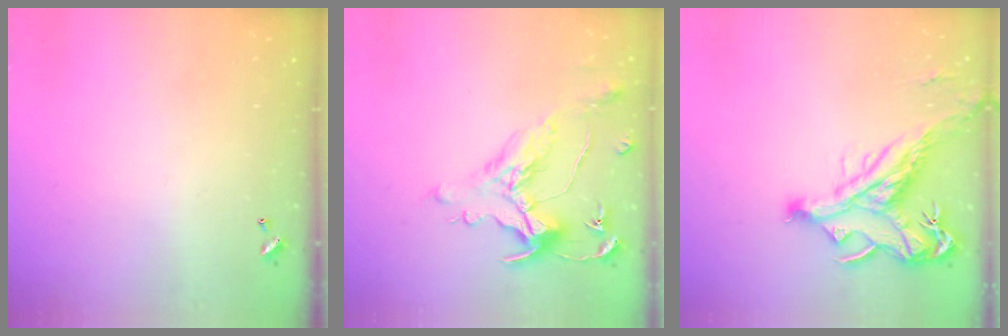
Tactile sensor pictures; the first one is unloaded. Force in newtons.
{"total": 0.9, "press": 0.2, "slide": 0.9}
{"total": 3.5, "press": 3.3, "slide": 1.3}